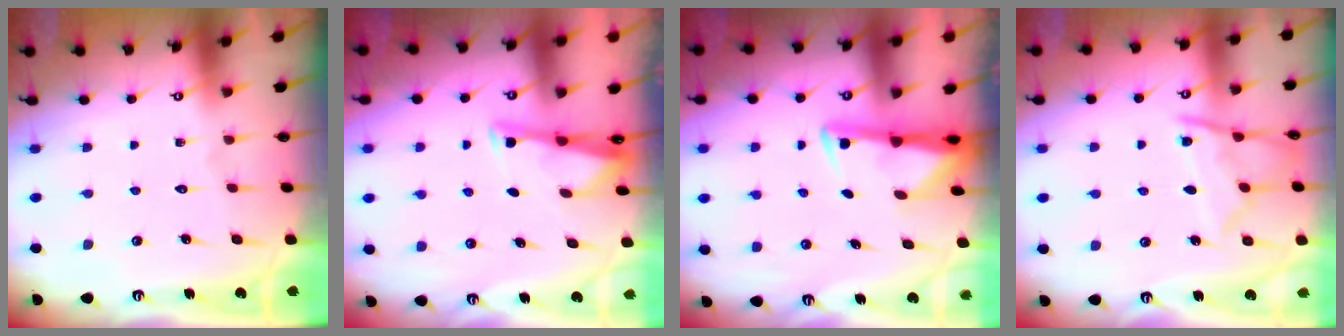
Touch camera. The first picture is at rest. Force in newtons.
{"total": 3.2, "press": 3.2, "slide": 0.1}
{"total": 2.9, "press": 2.8, "slide": 0.5}
{"total": 8.5, "press": 8.5, "slide": 0.5}